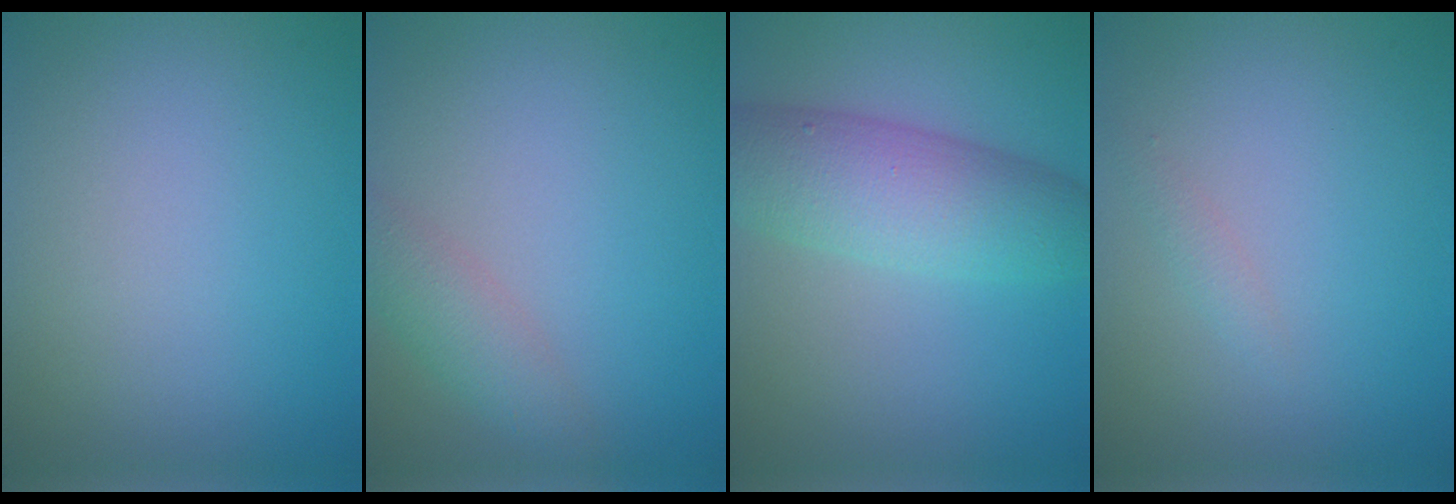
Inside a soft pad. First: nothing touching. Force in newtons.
{"total": 2.5, "press": 2.5, "slide": 0.1}
{"total": 6.8, "press": 6.8, "slide": 0.2}
{"total": 0.8, "press": 0.8, "slide": 0.1}